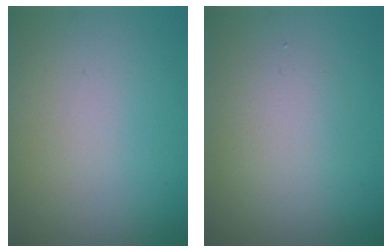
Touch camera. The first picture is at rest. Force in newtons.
{"total": 2.5, "press": 2.5, "slide": 0.2}